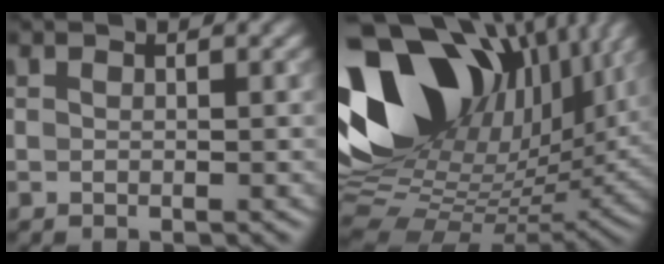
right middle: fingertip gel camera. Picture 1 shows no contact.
{"total": 17.9, "force": [7.0, 11.7, 11.5], "torque": [-0.234, 0.030, 0.128]}